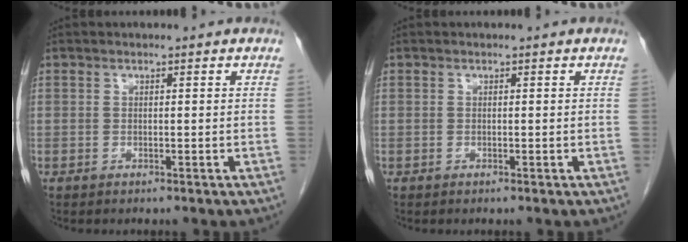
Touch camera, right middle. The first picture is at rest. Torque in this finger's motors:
{"motor_torque": [0.05, -0.09, 0.01, 0.00]}